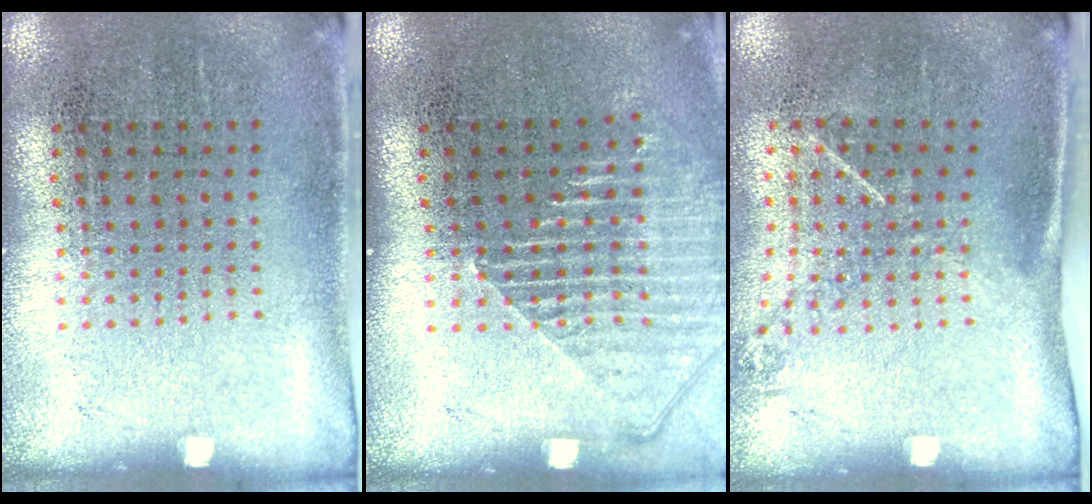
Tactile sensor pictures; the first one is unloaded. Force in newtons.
{"total": 1.3, "press": 1.3, "slide": 0.4}
{"total": 1.3, "press": 0.9, "slide": 0.9}